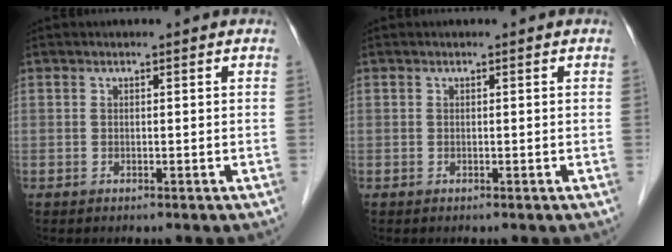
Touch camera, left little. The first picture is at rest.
{"total": 0.0}